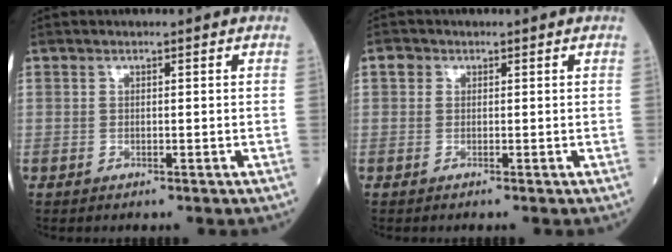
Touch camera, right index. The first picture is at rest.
{"total": 1.0, "force": [0.2, 0.9, 0.3], "torque": [-0.002, 0.006, -0.002]}